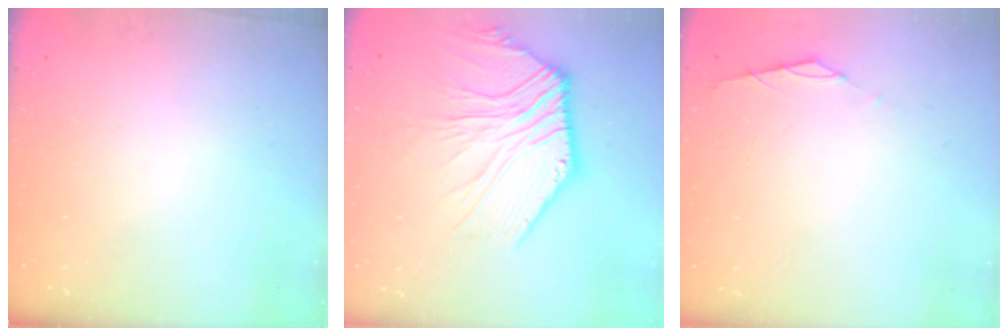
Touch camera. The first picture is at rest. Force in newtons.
{"total": 8.9, "press": 8.8, "slide": 1.6}
{"total": 0.7, "press": 0.6, "slide": 0.4}